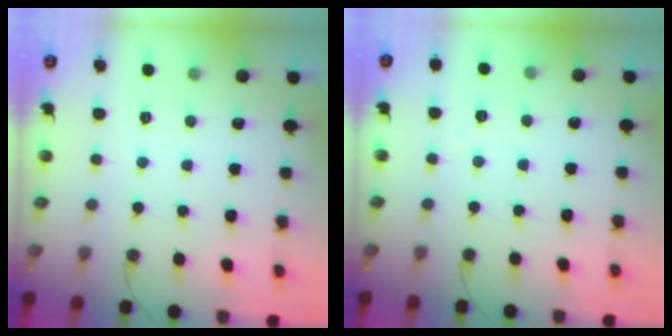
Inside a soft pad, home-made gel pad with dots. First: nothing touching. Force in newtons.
{"total": 1.4, "press": 1.4, "slide": 0.5}